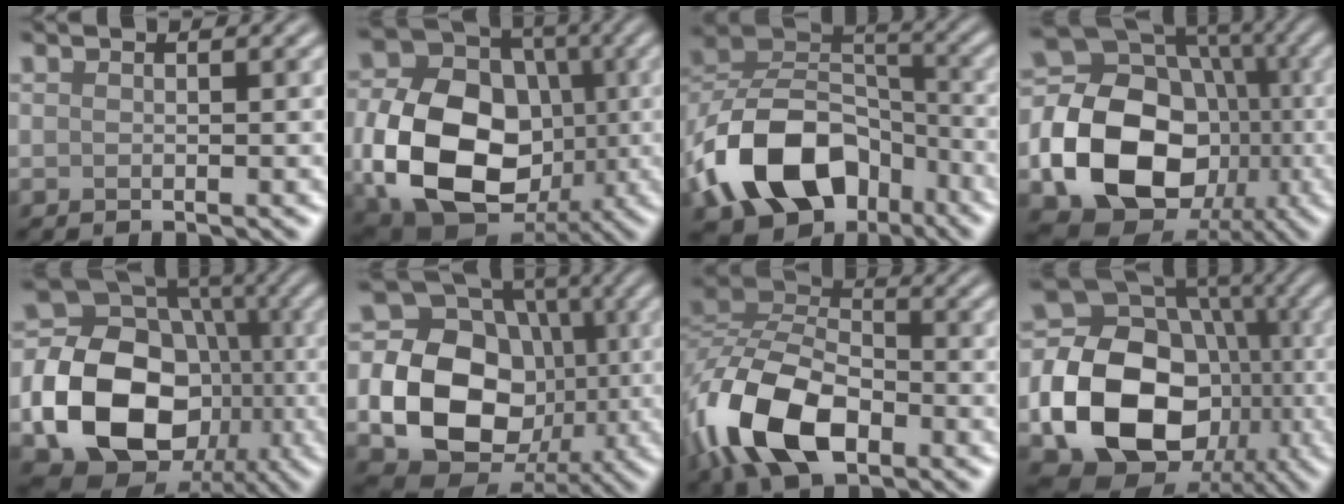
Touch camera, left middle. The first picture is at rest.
{"total": 13.4, "force": [-2.5, 10.1, 8.5], "torque": [-0.172, -0.020, -0.049]}
{"total": 12.9, "force": [-5.8, 8.9, 7.5], "torque": [-0.157, 0.005, -0.113]}
{"total": 18.2, "force": [-3.6, 14.8, 10.0], "torque": [-0.202, -0.033, -0.074]}
{"total": 17.5, "force": [-3.6, 14.1, 9.7], "torque": [-0.194, -0.031, -0.072]}
{"total": 16.8, "force": [-1.7, 14.1, 9.0], "torque": [-0.173, -0.007, -0.040]}
{"total": 10.8, "force": [-4.8, 6.1, 7.6], "torque": [-0.171, 0.002, -0.104]}
{"total": 18.5, "force": [-3.8, 15.0, 10.2], "torque": [-0.192, -0.034, -0.075]}